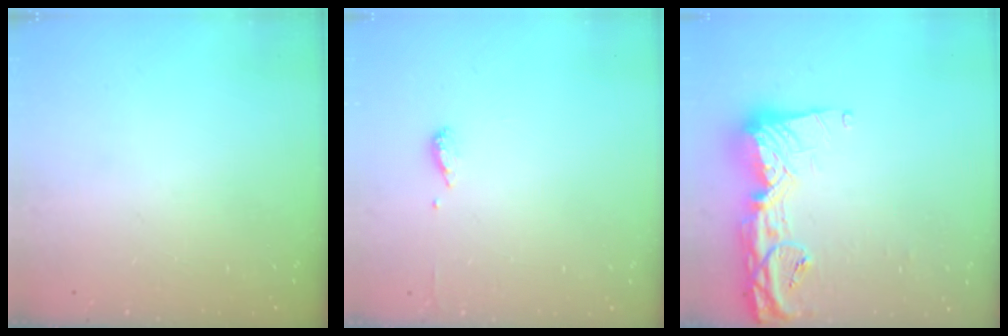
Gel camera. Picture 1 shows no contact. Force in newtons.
{"total": 6.1, "press": 6.0, "slide": 1.3}
{"total": 16.7, "press": 16.6, "slide": 1.5}